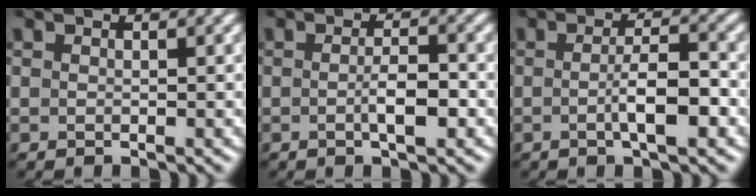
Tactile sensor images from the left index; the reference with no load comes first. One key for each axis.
{"total": 2.8, "fx": -0.6, "fy": 0.7, "fz": 2.6, "tx": -0.045, "ty": 0.000, "tz": -0.011}
{"total": 3.8, "fx": -0.8, "fy": 0.7, "fz": 3.7, "tx": -0.062, "ty": 0.002, "tz": -0.015}